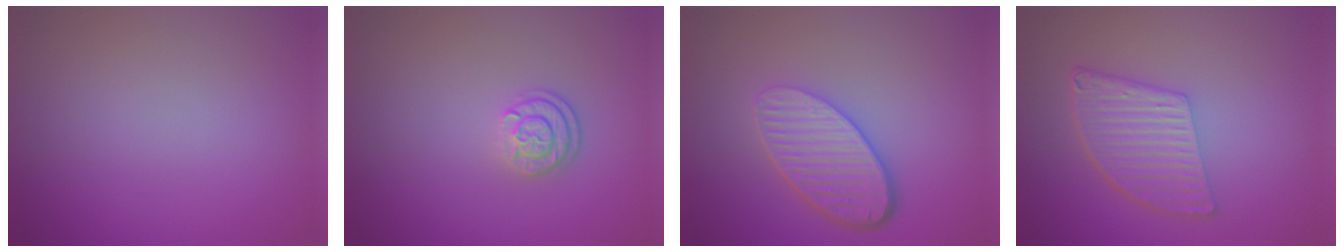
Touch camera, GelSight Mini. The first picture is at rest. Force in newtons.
{"total": 2.3, "press": 1.7, "slide": 1.4}
{"total": 5.3, "press": 3.9, "slide": 3.6}
{"total": 5.6, "press": 3.9, "slide": 4.0}